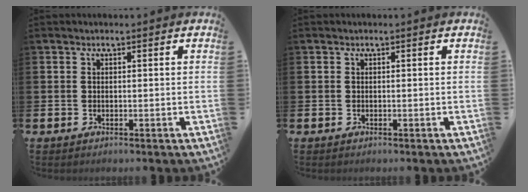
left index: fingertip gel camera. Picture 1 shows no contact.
{"total": 0.0}